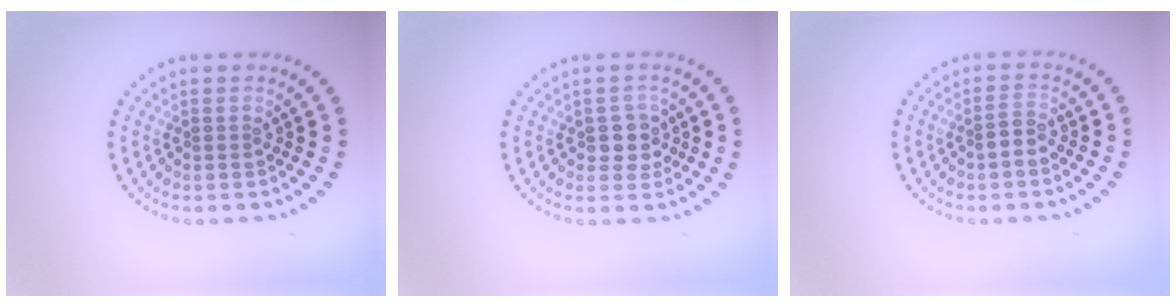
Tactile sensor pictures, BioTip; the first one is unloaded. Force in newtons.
{"total": 2.3, "press": 2.0, "slide": 1.0}
{"total": 1.3, "press": 1.2, "slide": 0.5}